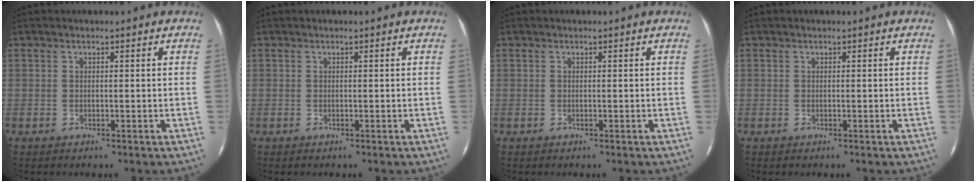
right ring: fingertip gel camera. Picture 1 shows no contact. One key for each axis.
{"total": 0.0}
{"total": 0.0}
{"total": 0.0}